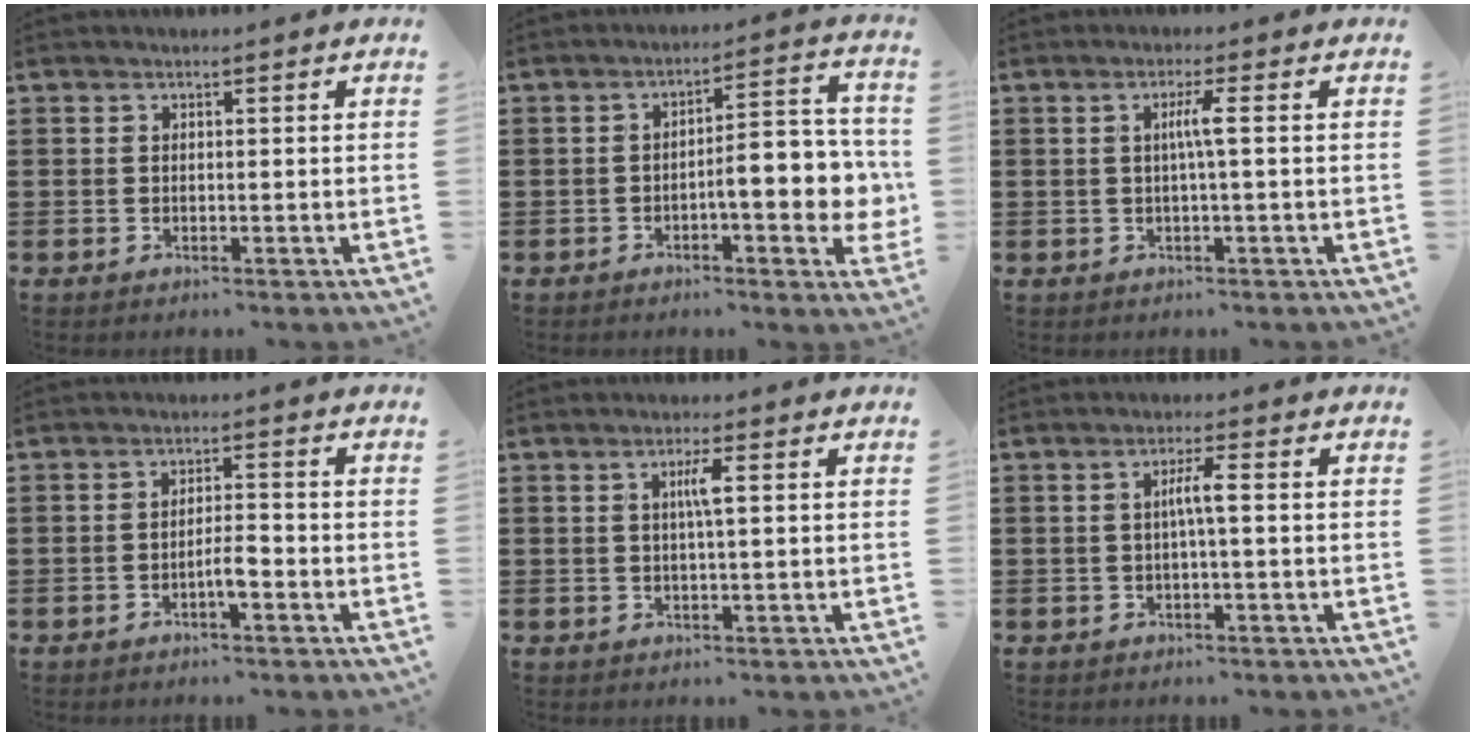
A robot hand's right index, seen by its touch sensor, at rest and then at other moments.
{"total": 8.7, "force": [-1.9, 3.0, 7.9], "torque": [-0.102, -0.009, -0.037]}
{"total": 2.9, "force": [0.1, -0.3, 2.8], "torque": [-0.053, -0.003, -0.004]}
{"total": 3.4, "force": [-1.6, 0.7, 2.9], "torque": [-0.058, 0.002, -0.031]}
{"total": 2.6, "force": [0.5, 0.0, 2.6], "torque": [-0.052, -0.001, 0.004]}
{"total": 3.0, "force": [-0.1, 0.0, 3.0], "torque": [-0.056, -0.001, -0.007]}